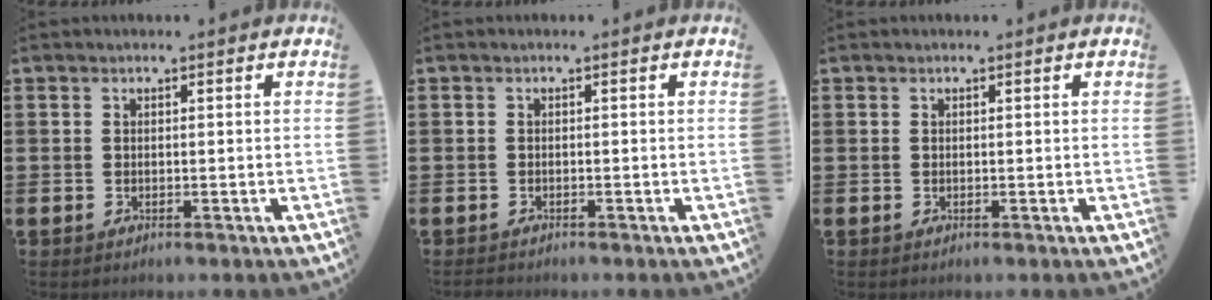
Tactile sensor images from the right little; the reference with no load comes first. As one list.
[{"total": 0.0}, {"total": 0.0}]